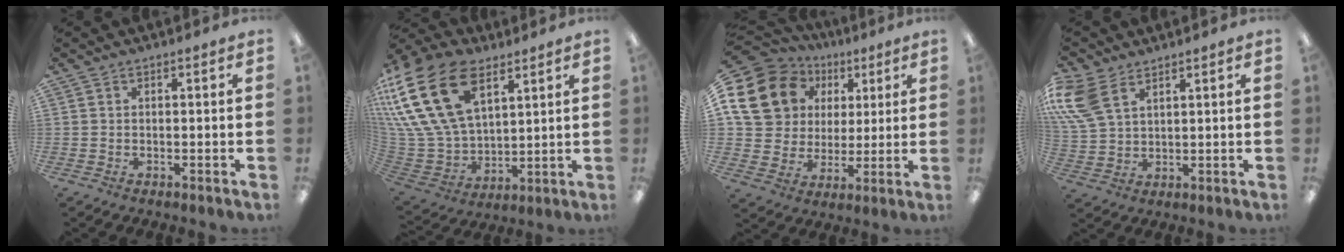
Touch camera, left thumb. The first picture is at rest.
{"total": 26.9, "force": [11.4, 17.0, 17.5], "torque": [-0.381, -0.062, 0.210]}
{"total": 18.8, "force": [7.4, 15.4, 7.7], "torque": [-0.158, -0.031, 0.151]}
{"total": 10.5, "force": [5.3, 6.7, 6.2], "torque": [-0.151, -0.007, 0.103]}